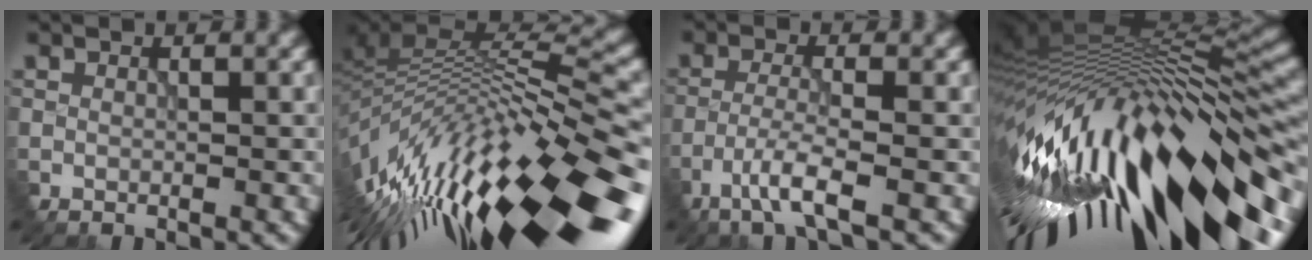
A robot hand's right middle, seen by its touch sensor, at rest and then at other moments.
{"total": 15.1, "force": [-5.2, 4.9, 13.3], "torque": [-0.240, 0.013, -0.084]}
{"total": 3.2, "force": [-2.1, 0.1, 2.4], "torque": [-0.057, 0.005, -0.051]}
{"total": 16.0, "force": [-3.5, 5.8, 14.6], "torque": [-0.254, -0.003, -0.059]}